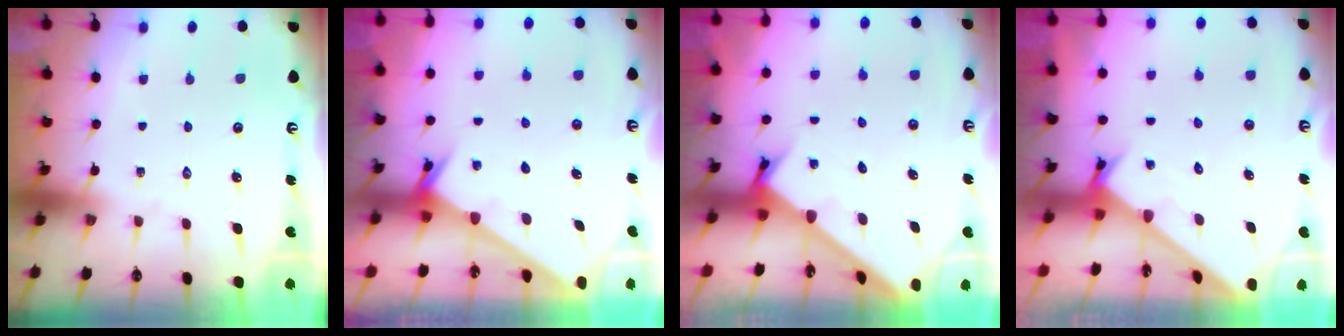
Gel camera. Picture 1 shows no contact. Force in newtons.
{"total": 2.6, "press": 2.6, "slide": 0.2}
{"total": 2.6, "press": 2.6, "slide": 0.3}
{"total": 1.6, "press": 1.6, "slide": 0.1}